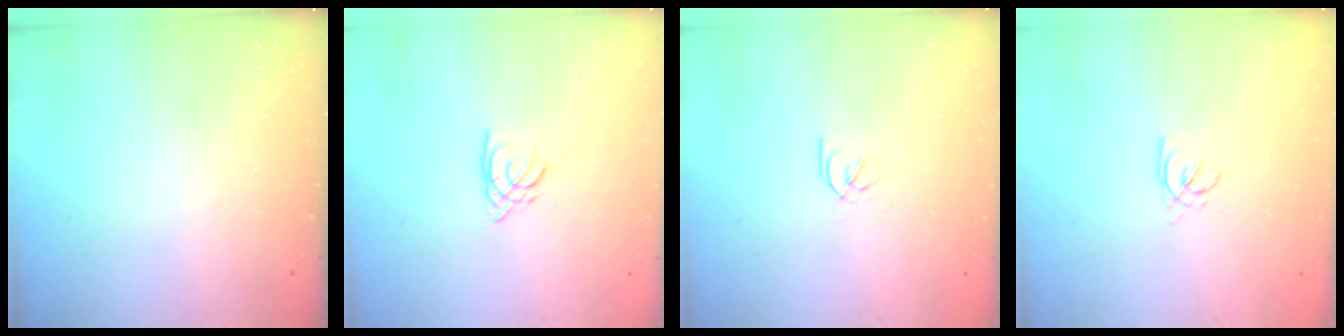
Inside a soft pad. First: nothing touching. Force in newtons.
{"total": 2.2, "press": 2.2, "slide": 0.0}
{"total": 1.9, "press": 1.9, "slide": 0.3}
{"total": 1.9, "press": 1.8, "slide": 0.4}